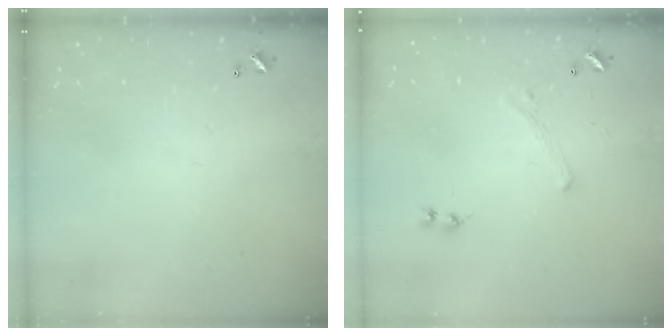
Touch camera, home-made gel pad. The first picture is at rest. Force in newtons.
{"total": 0.0}